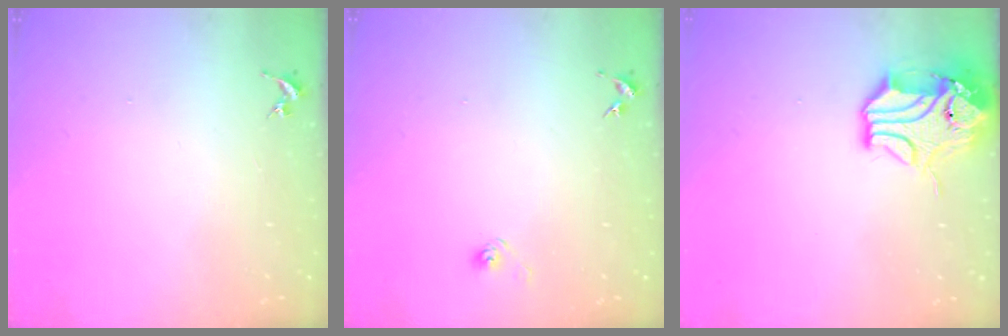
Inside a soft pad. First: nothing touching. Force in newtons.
{"total": 3.4, "press": 3.2, "slide": 1.2}
{"total": 13.3, "press": 13.2, "slide": 2.0}